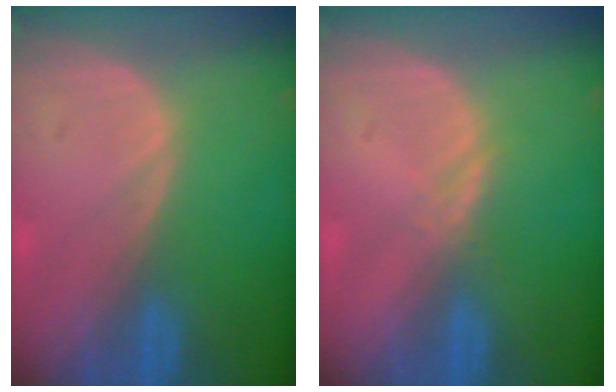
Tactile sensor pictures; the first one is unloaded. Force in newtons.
{"total": 1.1, "press": 1.1, "slide": 0.1}